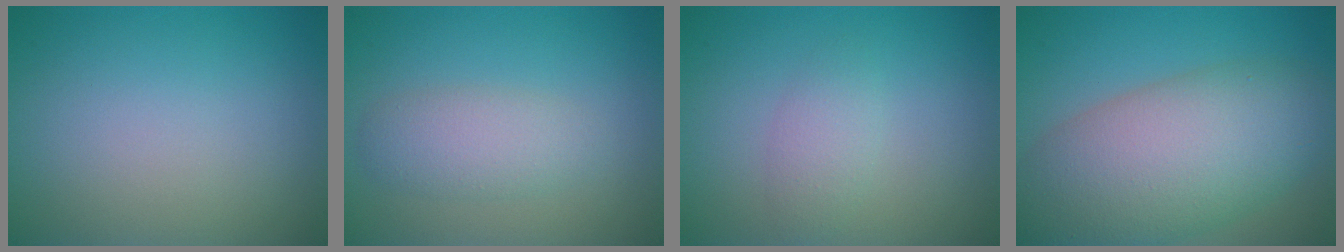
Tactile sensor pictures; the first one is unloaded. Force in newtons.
{"total": 2.9, "press": 2.9, "slide": 0.0}
{"total": 2.3, "press": 2.3, "slide": 0.0}
{"total": 10.3, "press": 10.3, "slide": 0.3}